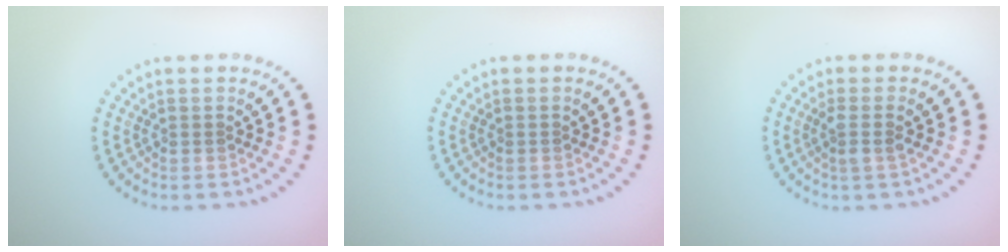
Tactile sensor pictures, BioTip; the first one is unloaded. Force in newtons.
{"total": 0.0}
{"total": 1.6, "press": 1.3, "slide": 1.0}